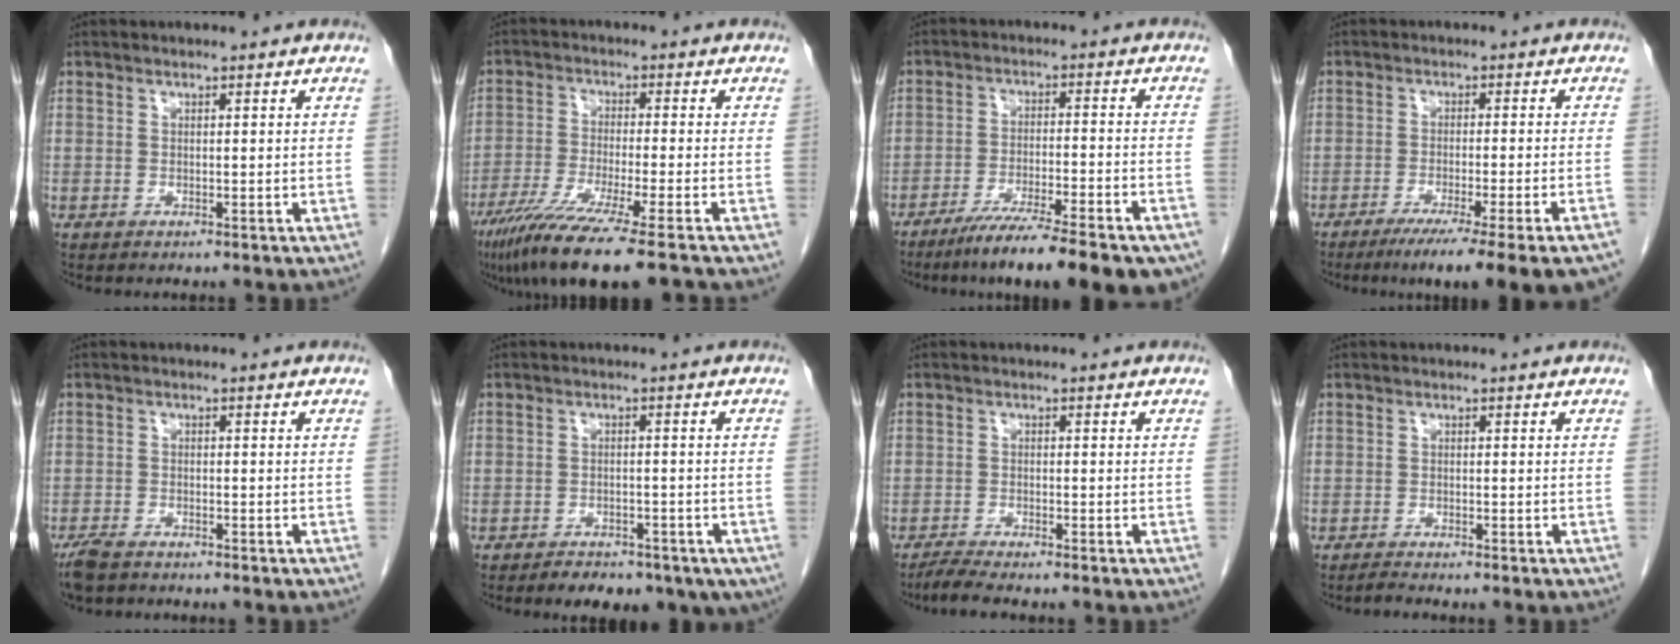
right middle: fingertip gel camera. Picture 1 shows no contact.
{"total": 13.4, "force": [-10.0, -1.1, 8.8], "torque": [-0.154, -0.046, -0.165]}
{"total": 17.6, "force": [-13.4, 2.1, 11.2], "torque": [-0.120, -0.015, -0.201]}
{"total": 15.4, "force": [-12.0, -0.6, 9.6], "torque": [-0.085, -0.037, -0.167]}
{"total": 4.2, "force": [-3.5, 1.3, 2.0], "torque": [-0.041, -0.009, -0.059]}
{"total": 8.9, "force": [-5.8, 4.8, 4.6], "torque": [-0.055, 0.008, -0.072]}
{"total": 2.9, "force": [-2.6, -0.4, 1.2], "torque": [-0.034, -0.012, -0.053]}
{"total": 1.0, "force": [-1.0, -0.2, 0.2], "torque": [-0.013, -0.005, -0.019]}